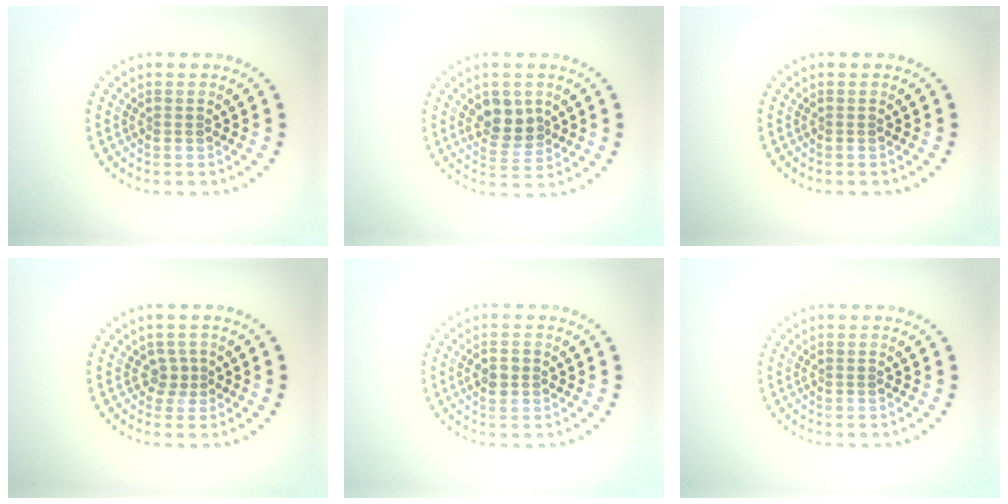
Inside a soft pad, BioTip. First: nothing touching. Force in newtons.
{"total": 3.4, "press": 3.2, "slide": 1.2}
{"total": 0.0}
{"total": 1.4, "press": 1.0, "slide": 0.9}
{"total": 2.2, "press": 2.2, "slide": 0.1}
{"total": 0.0}